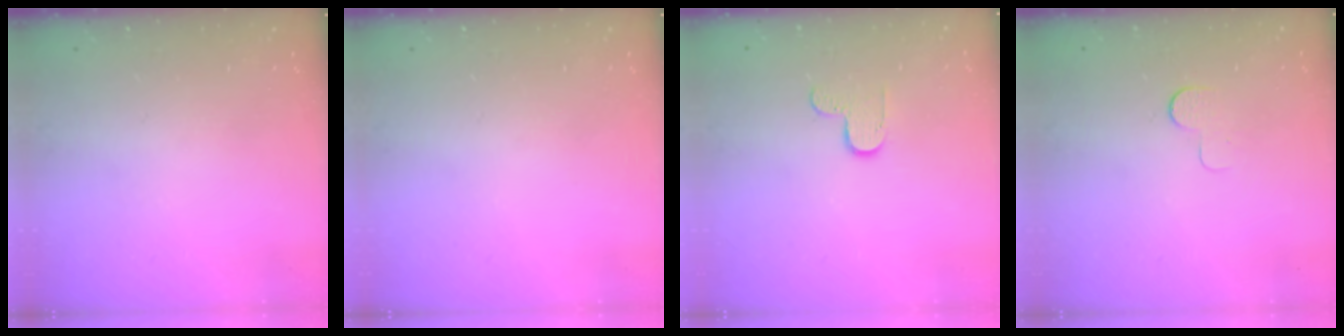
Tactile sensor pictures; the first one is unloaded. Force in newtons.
{"total": 0.0}
{"total": 4.7, "press": 4.7, "slide": 0.4}
{"total": 3.9, "press": 3.9, "slide": 0.3}